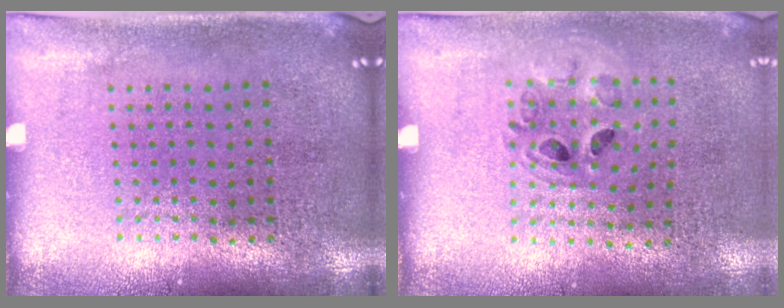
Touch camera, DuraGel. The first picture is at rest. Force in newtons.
{"total": 0.9, "press": 0.9, "slide": 0.1}